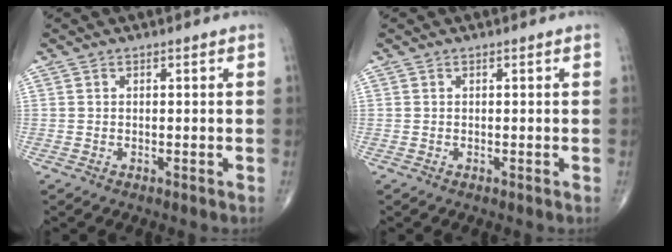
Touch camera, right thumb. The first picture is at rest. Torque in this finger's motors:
{"motor_torque": [-0.03, 0.03, -0.02, 0.02, 0.02]}